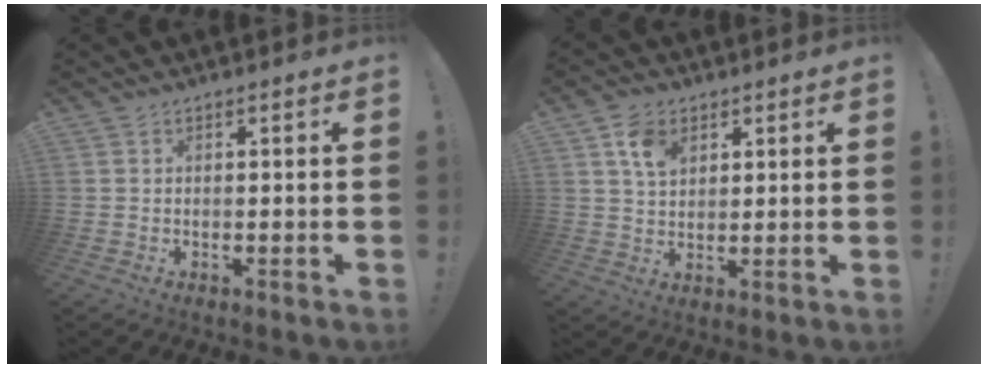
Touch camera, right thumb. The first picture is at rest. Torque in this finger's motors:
{"motor_torque": [0.37, -0.22, 0.21, 0.17, 0.01]}